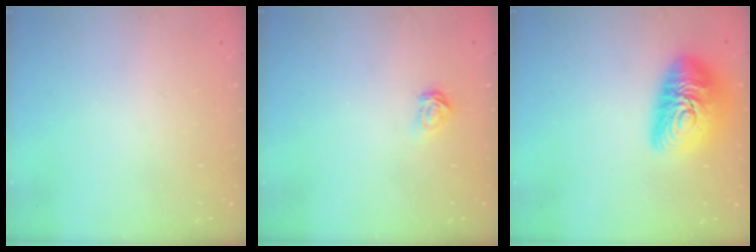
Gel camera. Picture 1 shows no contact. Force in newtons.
{"total": 2.8, "press": 2.7, "slide": 0.3}
{"total": 15.8, "press": 15.8, "slide": 1.0}